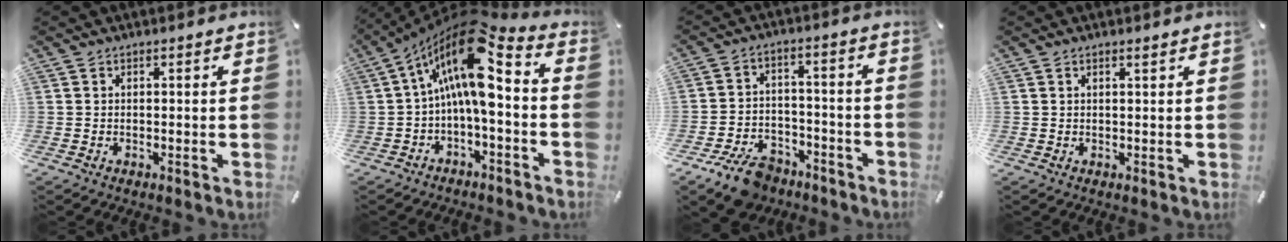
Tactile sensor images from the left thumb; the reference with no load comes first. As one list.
[{"total": 17.1, "force": [3.8, 6.9, 15.1], "torque": [-0.283, -0.024, 0.057]}, {"total": 9.7, "force": [-7.2, 5.2, 3.8], "torque": [-0.058, 0.050, -0.131]}, {"total": 0.7, "force": [0.3, 0.0, 0.6], "torque": [-0.010, -0.001, 0.006]}]